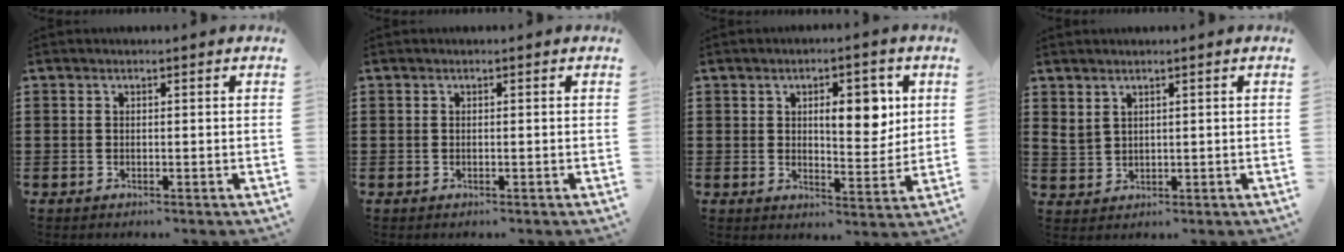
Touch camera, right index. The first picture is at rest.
{"total": 0.0}
{"total": 7.1, "force": [2.0, 3.2, 6.0], "torque": [-0.085, -0.004, 0.024]}
{"total": 2.0, "force": [1.7, 1.1, 0.5], "torque": [-0.017, 0.004, 0.033]}